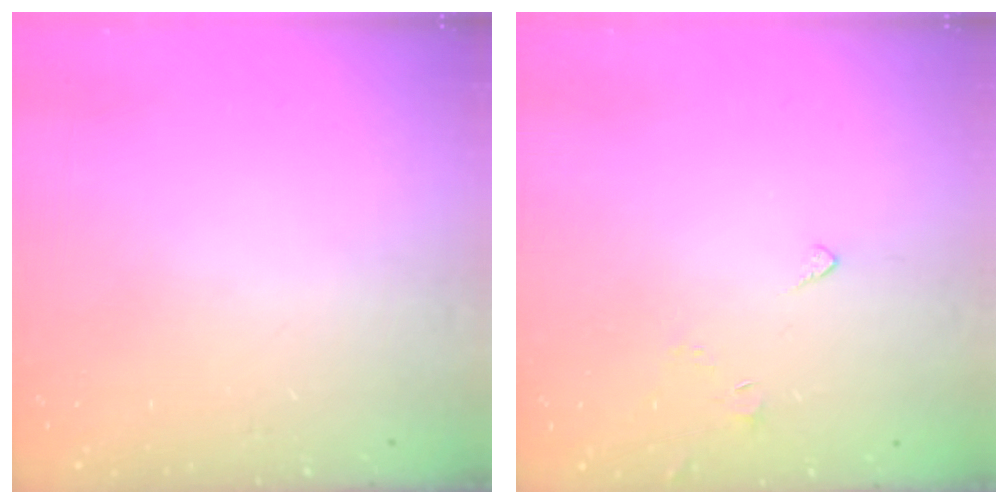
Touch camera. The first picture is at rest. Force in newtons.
{"total": 2.5, "press": 2.4, "slide": 0.6}